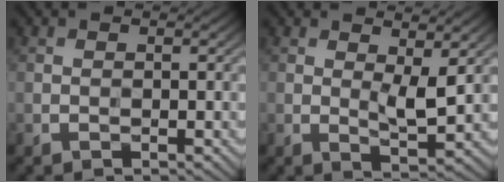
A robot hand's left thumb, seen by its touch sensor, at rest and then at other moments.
{"total": 3.9, "force": [1.2, 1.1, 3.5], "torque": [-0.070, -0.005, 0.024]}